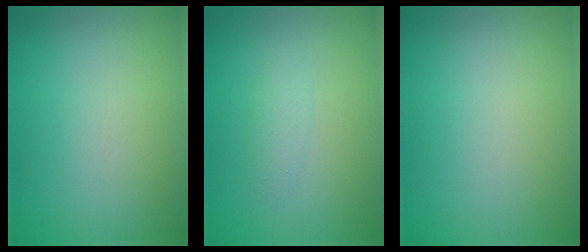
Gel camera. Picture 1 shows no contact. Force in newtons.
{"total": 1.2, "press": 1.2, "slide": 0.1}
{"total": 0.0}